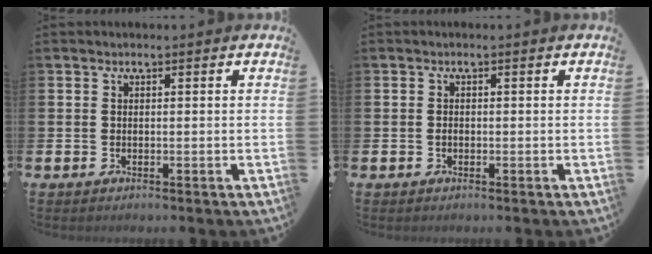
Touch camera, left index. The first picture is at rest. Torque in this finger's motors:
{"motor_torque": [0.20, 0.08, 0.00, 0.00]}